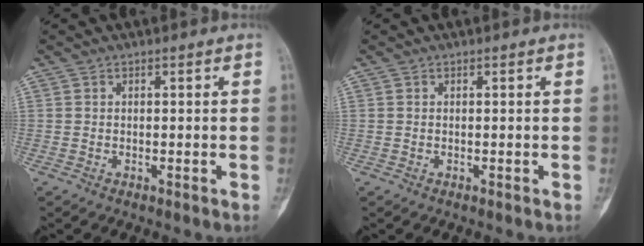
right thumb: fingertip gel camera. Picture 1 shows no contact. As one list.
[{"total": 0.0}]